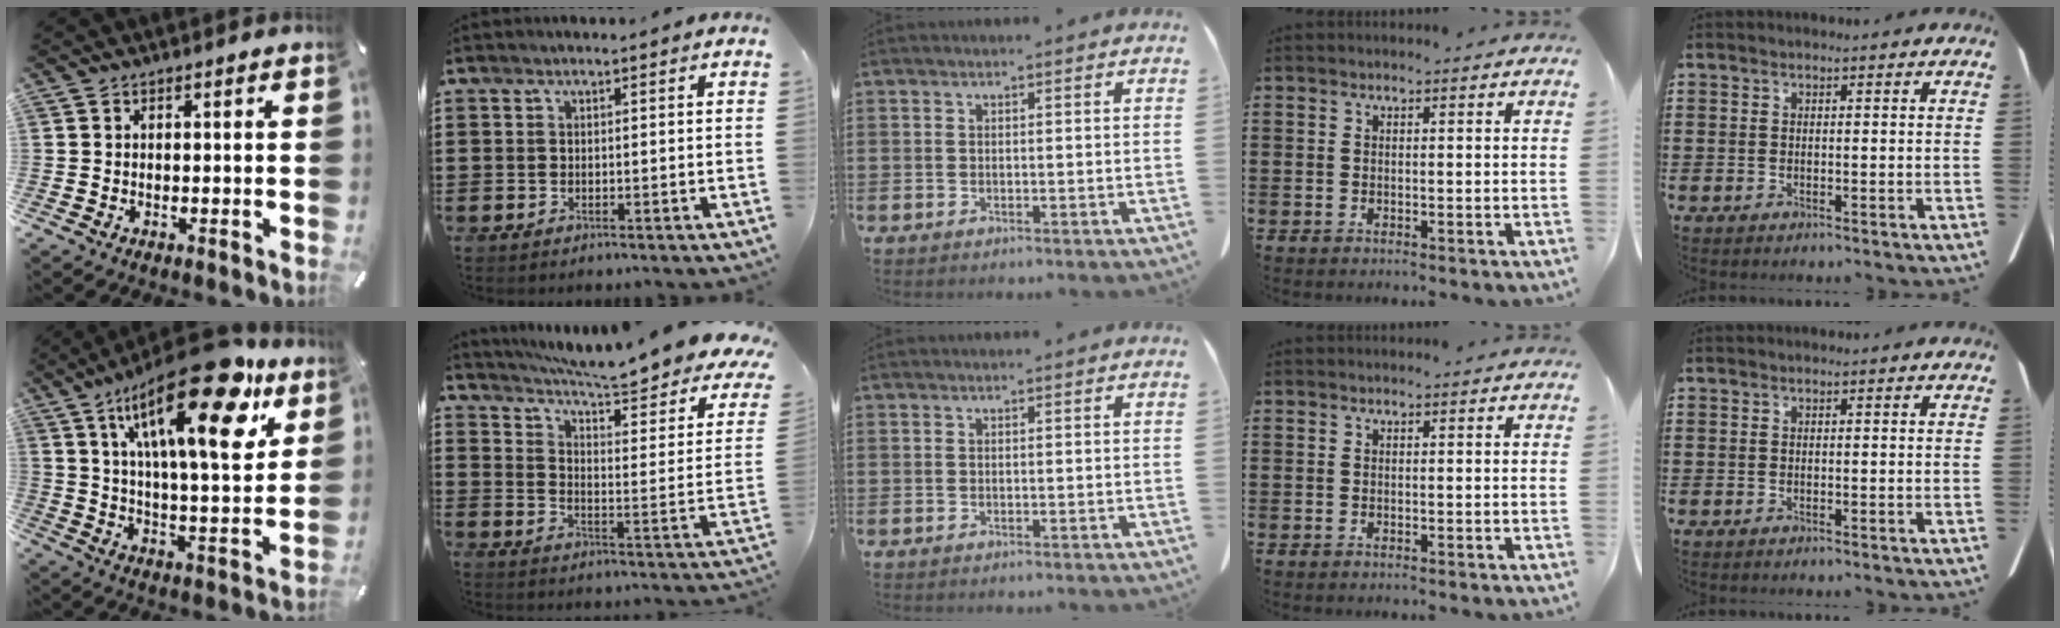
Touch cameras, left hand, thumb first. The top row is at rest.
{"thumb": {"total": 26.2, "force": [14.0, 9.0, 20.3], "torque": [-0.327, -0.075, 0.216]}, "index": {"total": 7.0, "force": [5.9, 0.5, 3.6], "torque": [-0.081, -0.054, 0.095]}}